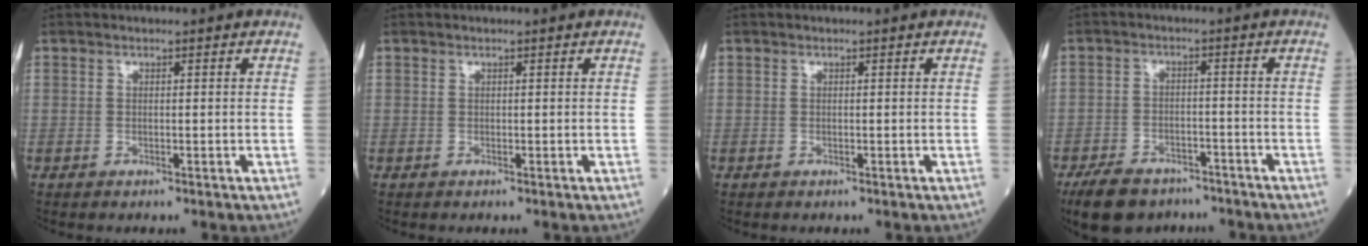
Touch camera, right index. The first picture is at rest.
{"total": 0.0}
{"total": 0.0}
{"total": 9.7, "force": [-7.5, 5.0, 3.6], "torque": [-0.067, -0.002, -0.117]}